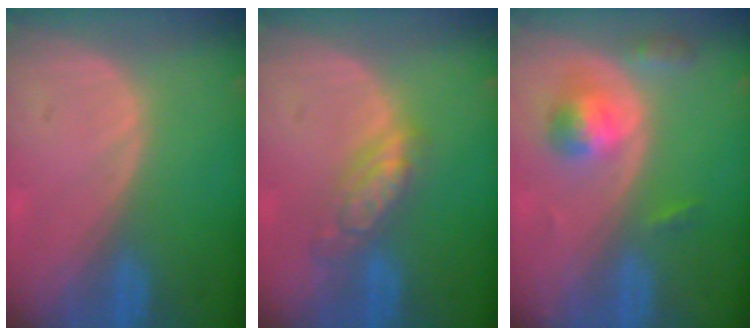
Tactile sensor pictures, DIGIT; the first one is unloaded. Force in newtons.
{"total": 5.6, "press": 4.9, "slide": 2.7}
{"total": 5.2, "press": 4.8, "slide": 2.1}